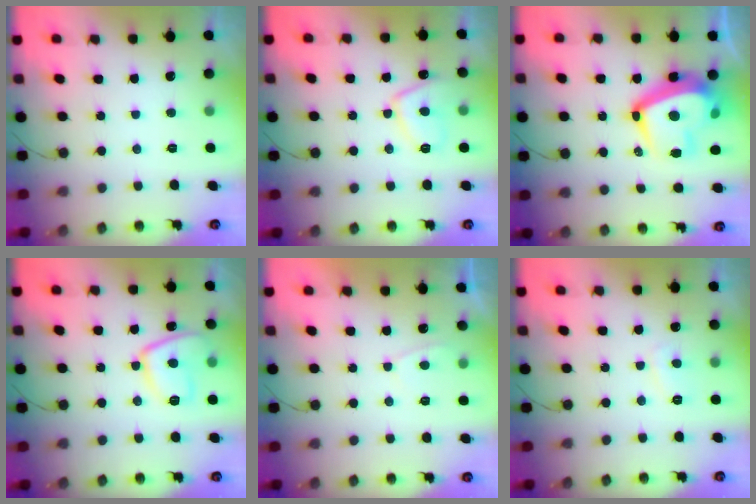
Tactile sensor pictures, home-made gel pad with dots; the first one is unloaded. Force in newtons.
{"total": 8.9, "press": 8.8, "slide": 1.2}
{"total": 19.9, "press": 19.8, "slide": 1.7}
{"total": 9.9, "press": 9.8, "slide": 1.1}
{"total": 1.8, "press": 1.7, "slide": 0.6}
{"total": 2.9, "press": 2.9, "slide": 0.5}